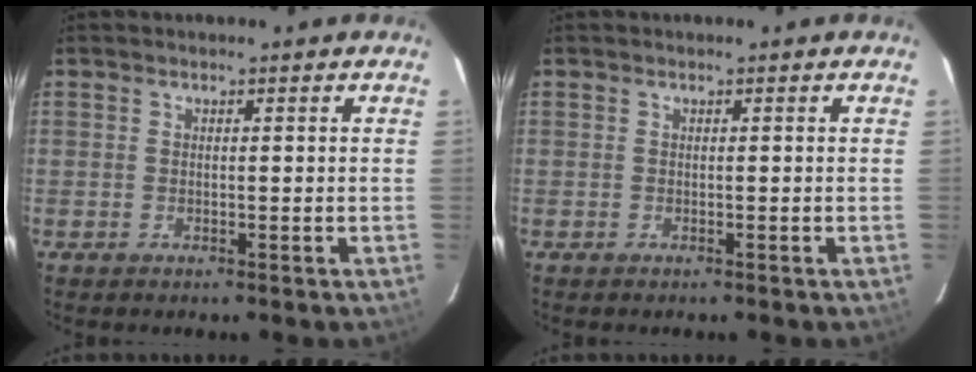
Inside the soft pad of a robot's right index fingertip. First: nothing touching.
{"total": 0.0}